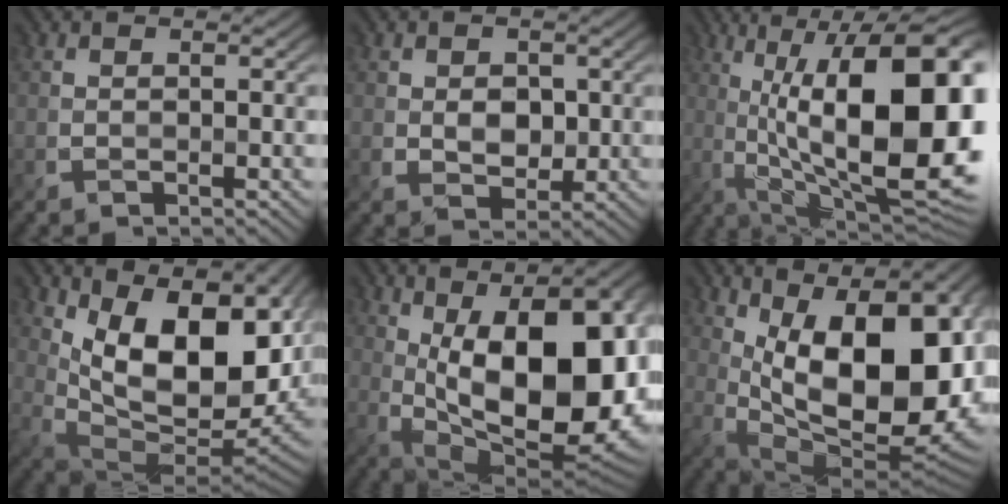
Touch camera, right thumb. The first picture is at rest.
{"total": 3.2, "force": [0.3, 2.5, 2.0], "torque": [-0.044, -0.006, 0.003]}
{"total": 19.3, "force": [1.4, 7.1, 17.9], "torque": [-0.264, 0.026, 0.029]}
{"total": 17.2, "force": [5.5, 8.4, 13.9], "torque": [-0.221, 0.002, 0.109]}
{"total": 19.5, "force": [0.9, 9.2, 17.2], "torque": [-0.254, -0.001, 0.017]}
{"total": 19.2, "force": [2.8, 9.2, 16.6], "torque": [-0.235, 0.007, 0.043]}